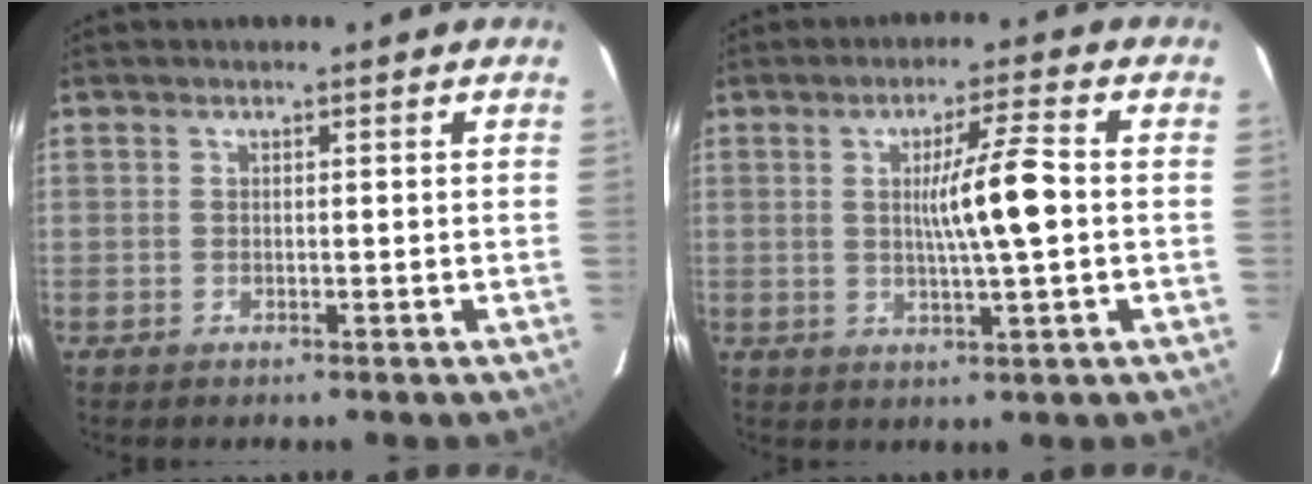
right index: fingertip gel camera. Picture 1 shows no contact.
{"total": 7.4, "force": [0.2, -0.5, 7.3], "torque": [-0.123, -0.001, 0.005]}